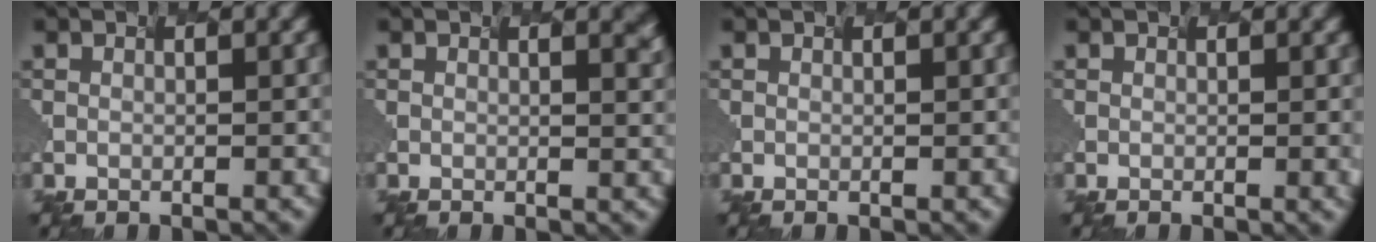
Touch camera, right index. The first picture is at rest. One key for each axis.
{"total": 1.4, "fx": 1.0, "fy": 0.5, "fz": 0.8, "tx": 0.004, "ty": -0.001, "tz": 0.012}
{"total": 0.0}
{"total": 1.0, "fx": 0.1, "fy": 0.2, "fz": 0.9, "tx": -0.007, "ty": -0.003, "tz": 0.005}